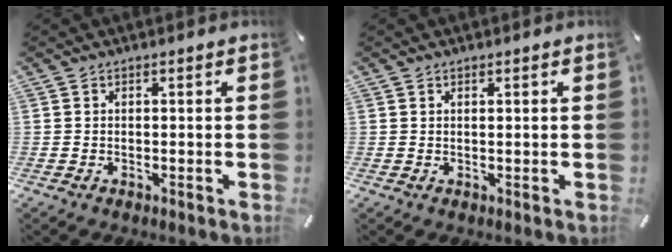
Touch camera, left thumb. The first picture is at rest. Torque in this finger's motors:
{"motor_torque": [0.28, 0.08, -0.17, -0.22, -0.05]}